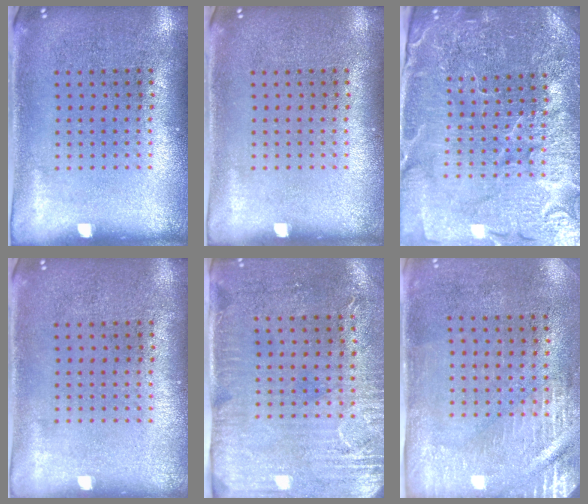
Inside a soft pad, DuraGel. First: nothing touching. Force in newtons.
{"total": 0.0}
{"total": 5.0, "press": 4.7, "slide": 1.8}
{"total": 0.0}
{"total": 2.9, "press": 2.4, "slide": 1.6}
{"total": 2.9, "press": 2.5, "slide": 1.5}